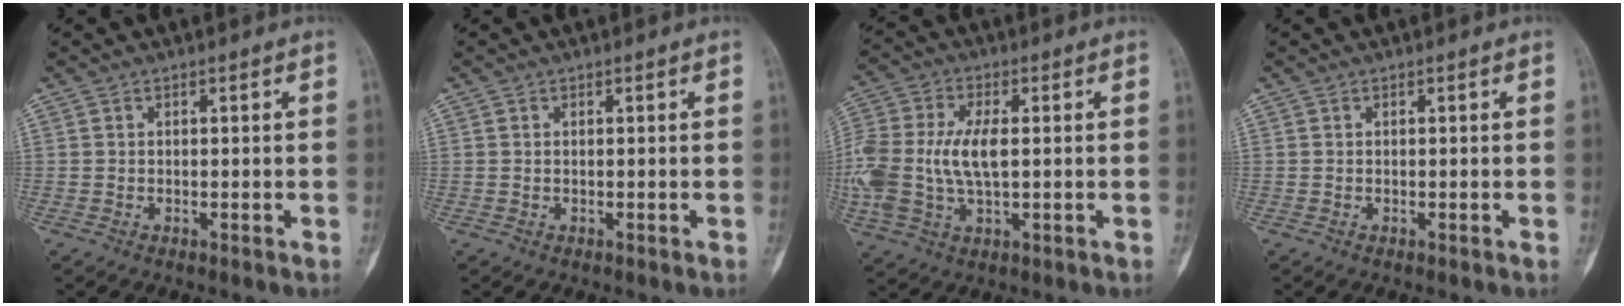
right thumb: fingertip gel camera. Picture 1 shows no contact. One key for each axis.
{"total": 0.0}
{"total": 15.8, "fx": 0.0, "fy": 8.5, "fz": 13.4, "tx": -0.327, "ty": 0.003, "tz": 0.004}
{"total": 0.0}